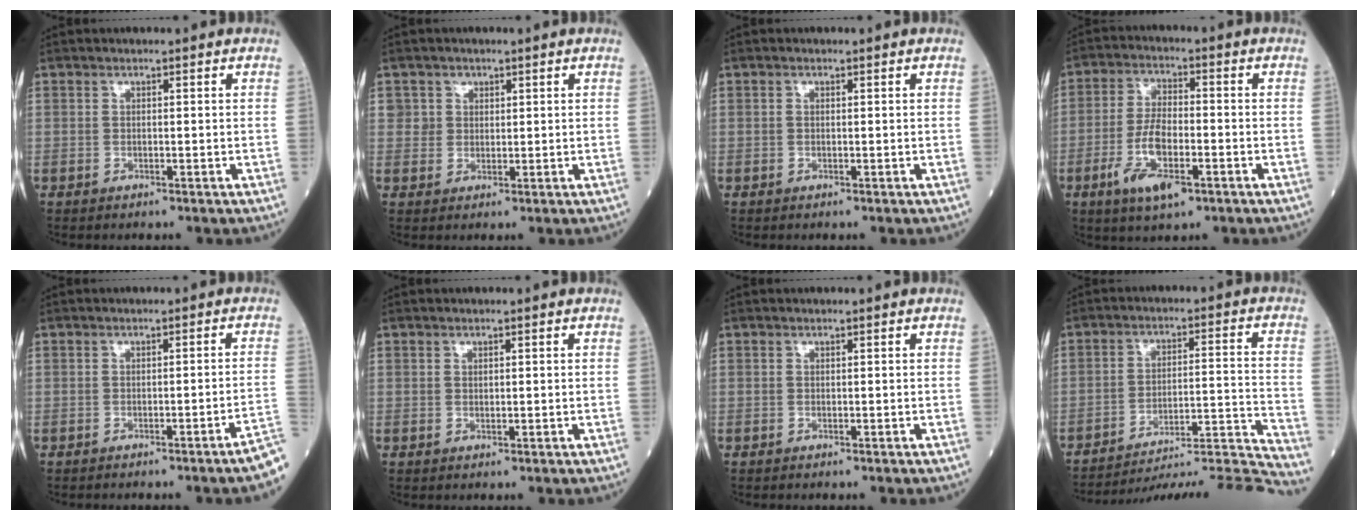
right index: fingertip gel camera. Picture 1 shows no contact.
{"total": 2.3, "force": [0.9, 2.1, -0.1], "torque": [0.019, -0.002, 0.008]}
{"total": 0.0}
{"total": 8.9, "force": [-3.9, 2.7, 7.5], "torque": [-0.155, -0.007, -0.070]}
{"total": 6.6, "force": [-5.6, -1.0, 3.3], "torque": [-0.015, -0.001, -0.068]}
{"total": 0.5, "force": [0.2, 0.3, 0.4], "torque": [-0.008, -0.002, 0.004]}
{"total": 0.0}
{"total": 21.5, "force": [-20.8, -4.1, 3.8], "torque": [-0.024, -0.005, -0.292]}